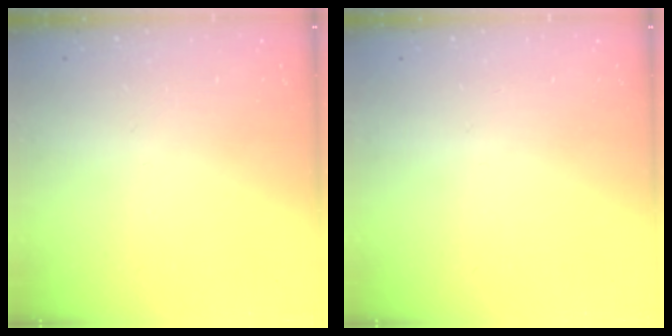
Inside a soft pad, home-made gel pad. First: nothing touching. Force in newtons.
{"total": 0.0}